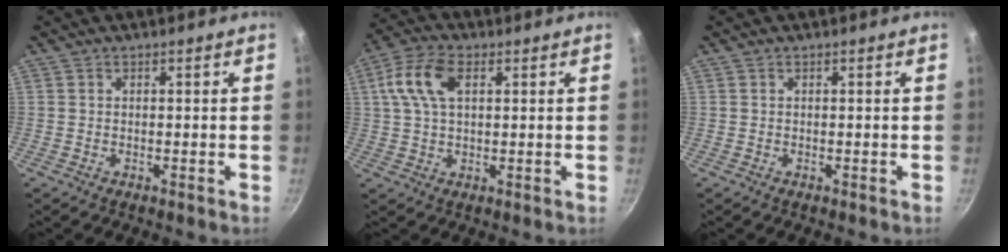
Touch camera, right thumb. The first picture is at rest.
{"total": 9.1, "force": [2.6, 5.1, 7.0], "torque": [-0.140, 0.015, 0.042]}
{"total": 0.0}